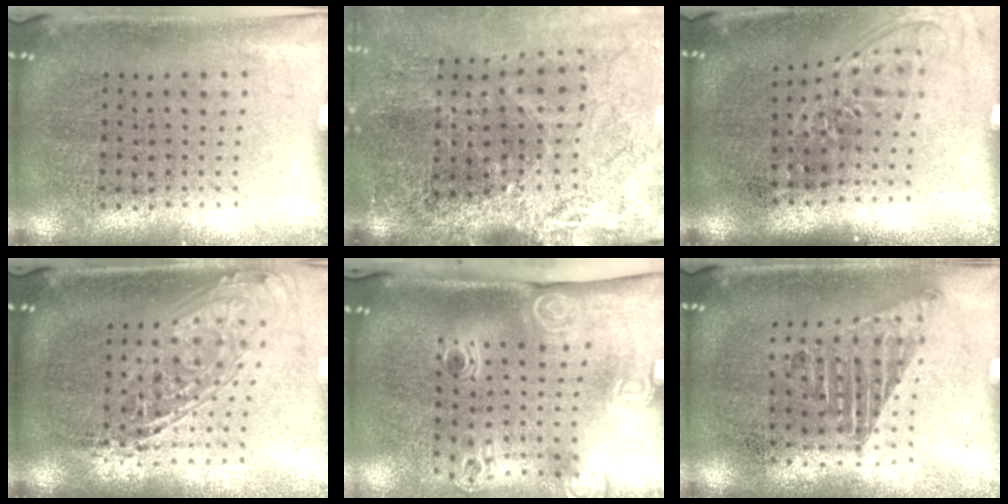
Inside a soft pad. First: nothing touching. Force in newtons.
{"total": 4.1, "press": 3.3, "slide": 2.4}
{"total": 1.4, "press": 1.1, "slide": 0.8}
{"total": 1.6, "press": 1.3, "slide": 1.0}
{"total": 2.3, "press": 1.6, "slide": 1.7}
{"total": 1.2, "press": 1.0, "slide": 0.6}